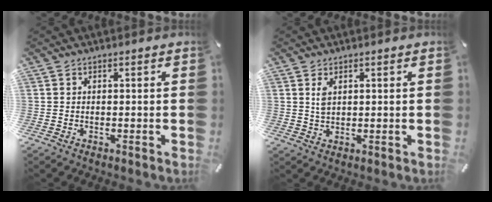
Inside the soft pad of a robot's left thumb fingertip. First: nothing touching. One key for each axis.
{"total": 2.5, "fx": 0.9, "fy": 1.3, "fz": 1.9, "tx": -0.036, "ty": 0.000, "tz": 0.014}